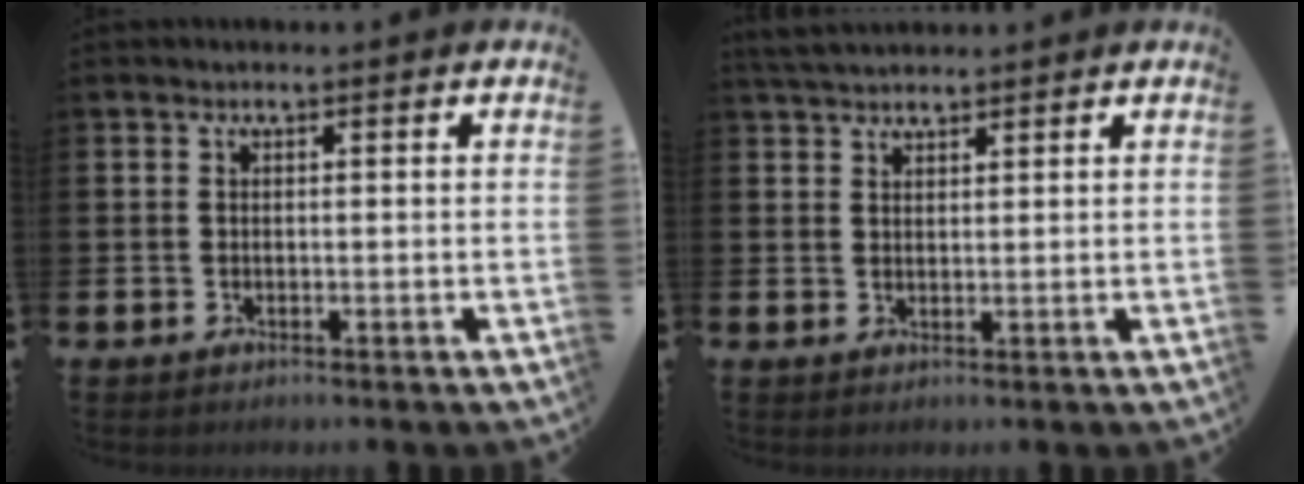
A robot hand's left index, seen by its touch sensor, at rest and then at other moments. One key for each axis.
{"total": 3.2, "fx": 3.0, "fy": 0.7, "fz": 0.7, "tx": -0.019, "ty": -0.007, "tz": 0.056}